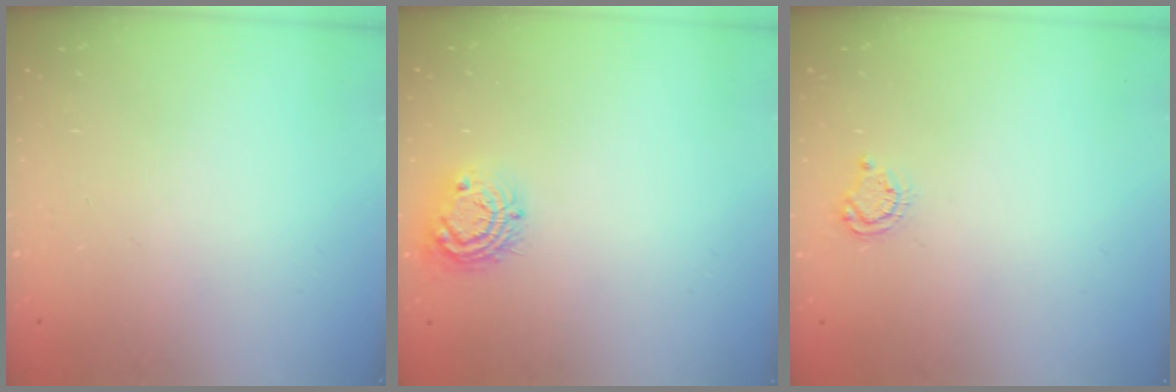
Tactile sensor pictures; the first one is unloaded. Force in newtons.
{"total": 9.9, "press": 9.9, "slide": 0.7}
{"total": 4.0, "press": 4.0, "slide": 0.5}